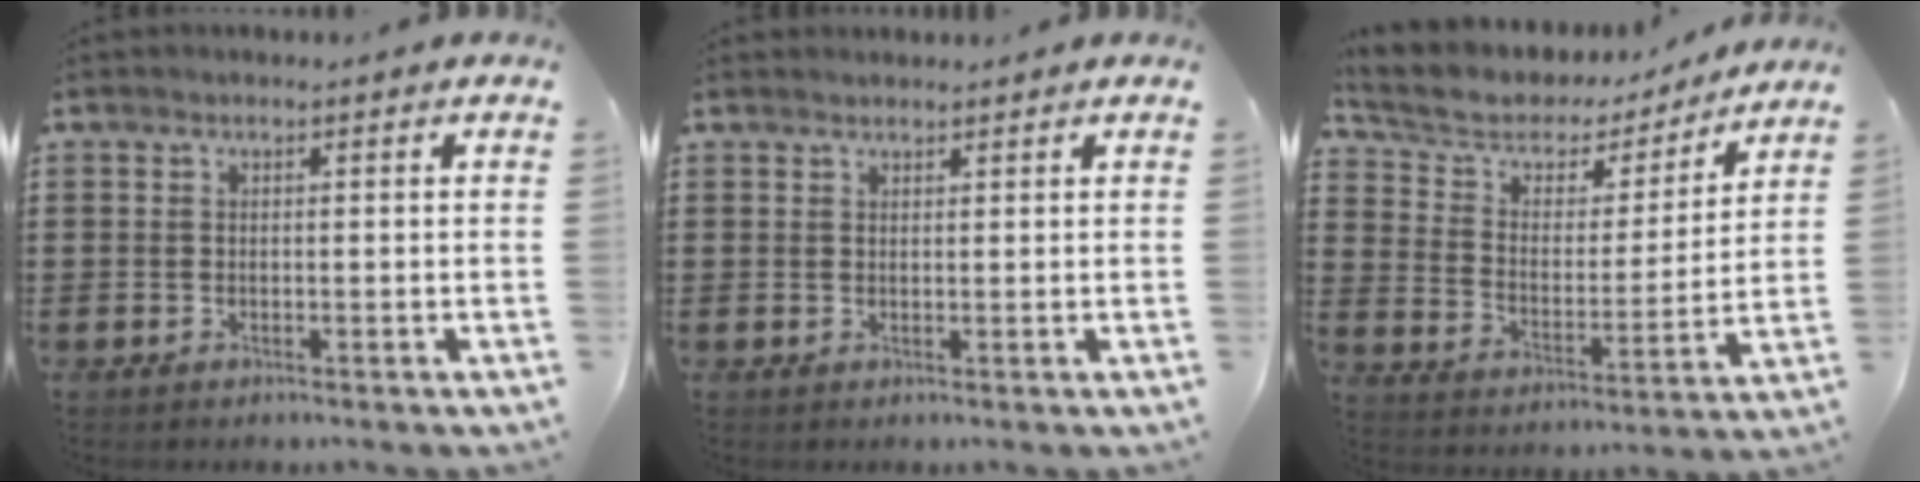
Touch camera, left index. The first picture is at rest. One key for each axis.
{"total": 1.0, "fx": 1.0, "fy": 0.2, "fz": 0.1, "tx": -0.004, "ty": 0.000, "tz": 0.020}
{"total": 5.6, "fx": 4.3, "fy": 3.4, "fz": 1.5, "tx": -0.062, "ty": -0.023, "tz": 0.069}